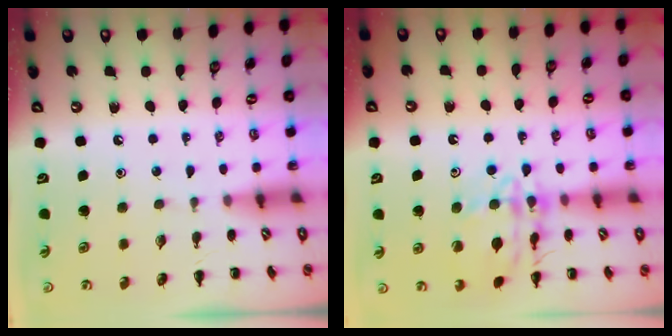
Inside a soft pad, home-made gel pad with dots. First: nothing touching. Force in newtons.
{"total": 14.2, "press": 14.1, "slide": 1.4}